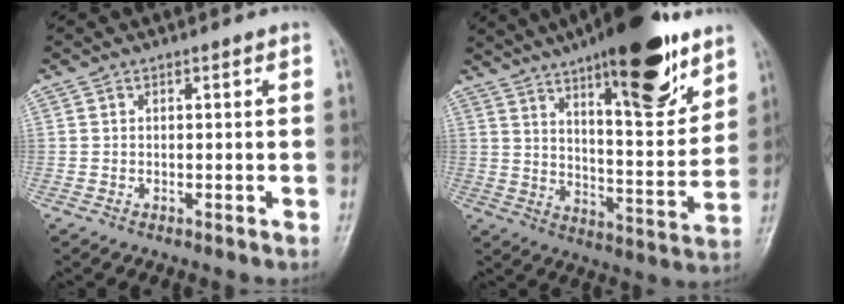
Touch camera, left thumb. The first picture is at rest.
{"total": 23.2, "force": [14.3, 6.7, 17.1], "torque": [-0.229, -0.062, 0.219]}